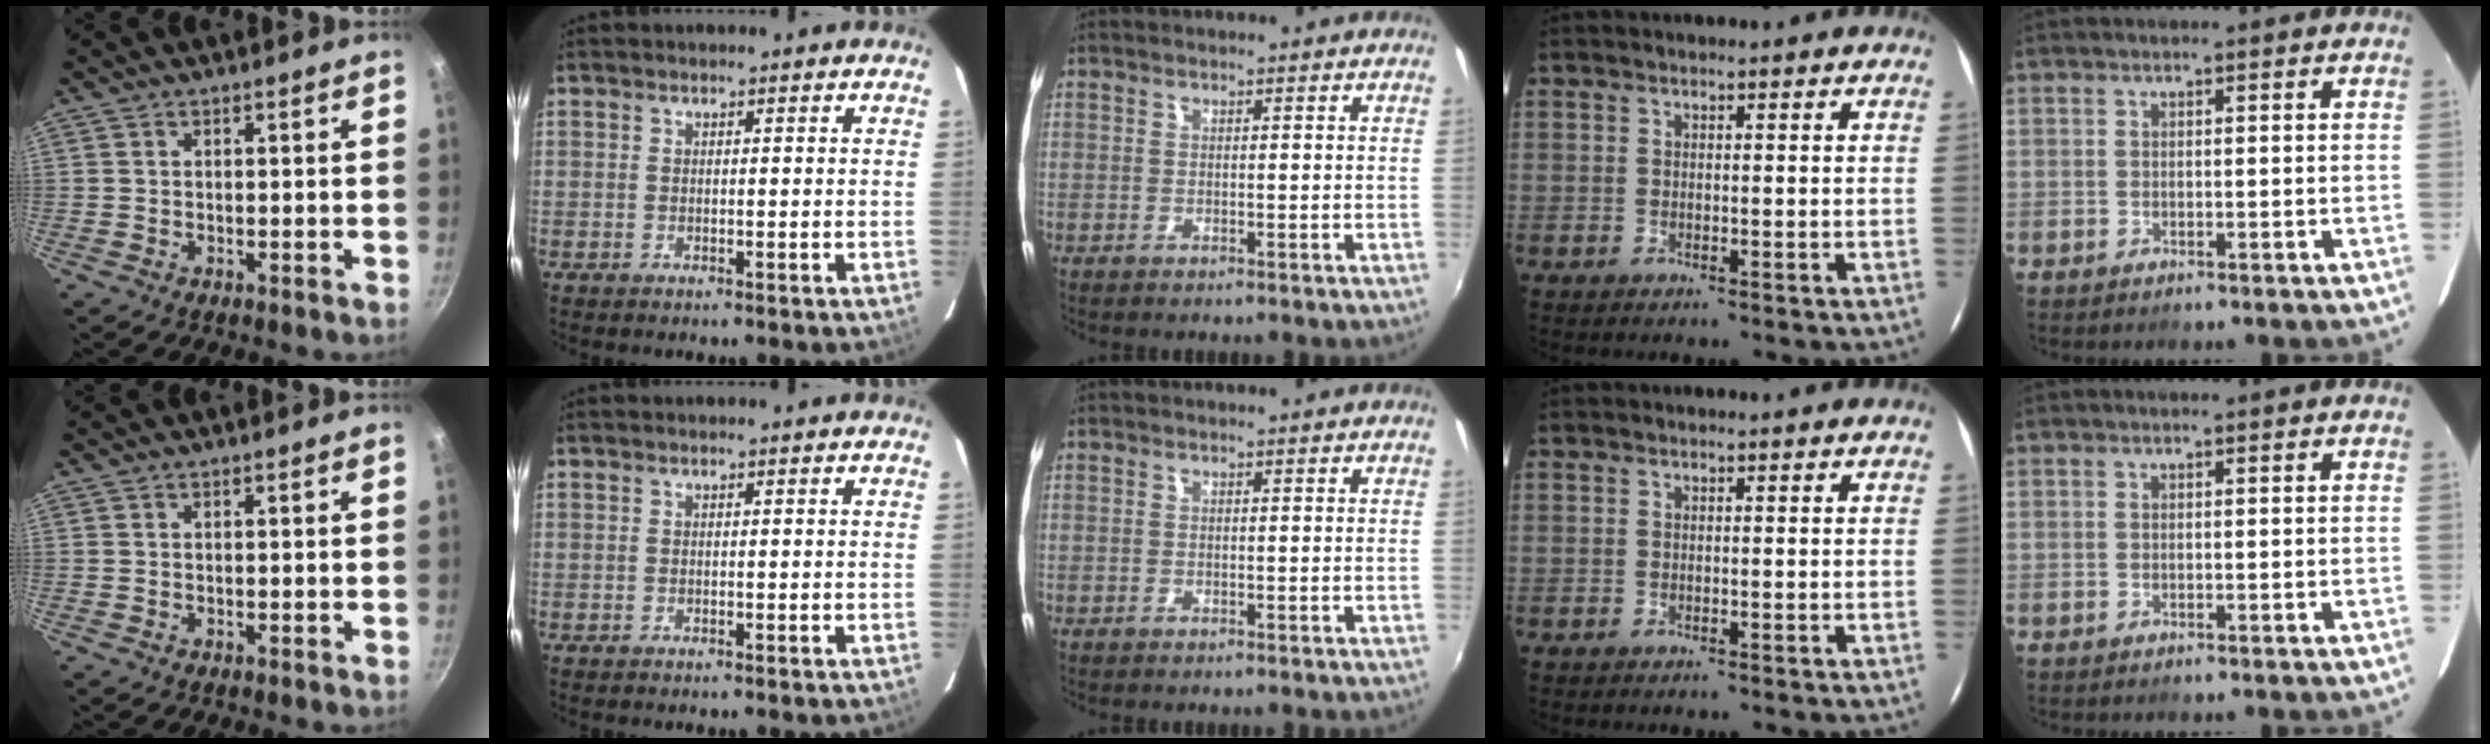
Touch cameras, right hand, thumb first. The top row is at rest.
{}